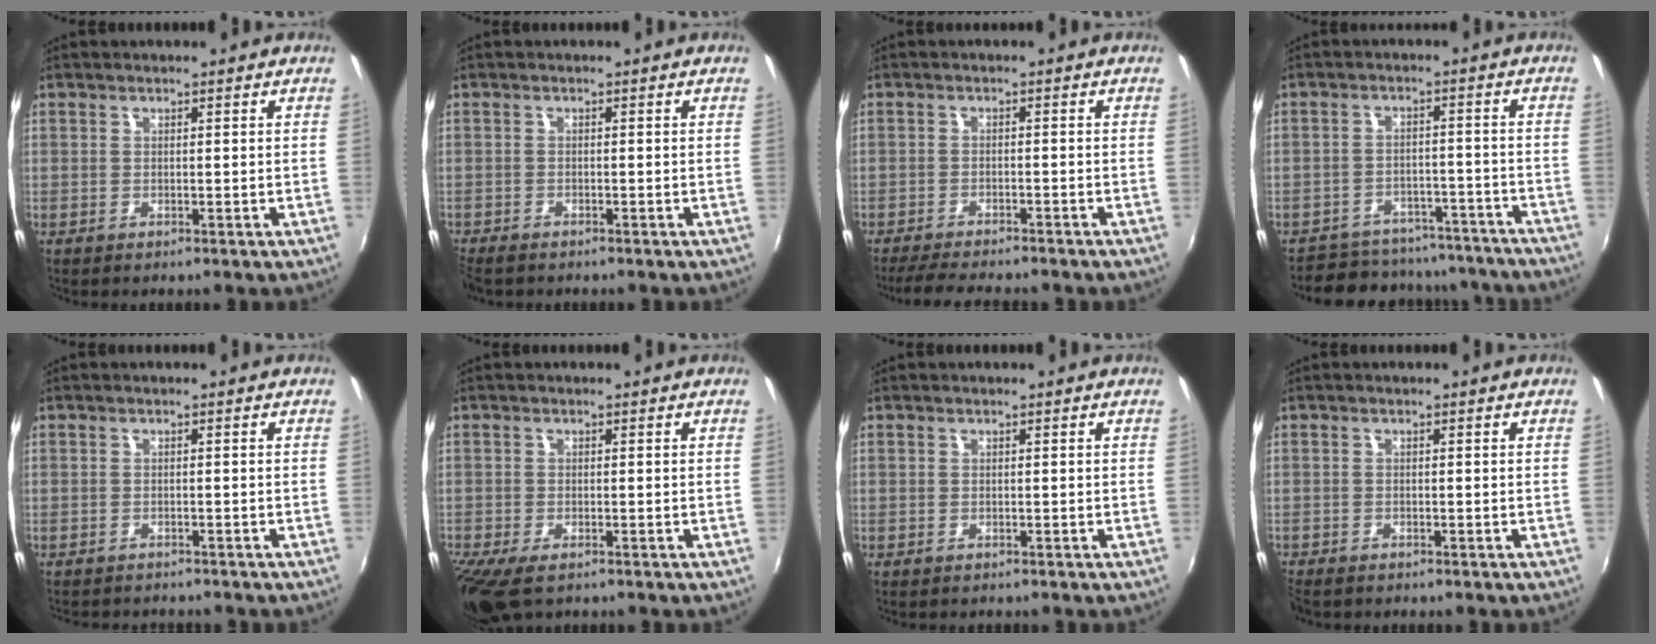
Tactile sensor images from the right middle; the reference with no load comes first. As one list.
[{"total": 2.8, "force": [-2.5, 0.9, 0.9], "torque": [-0.029, -0.015, -0.050]}, {"total": 8.2, "force": [-7.4, 0.9, 3.5], "torque": [-0.085, -0.019, -0.117]}, {"total": 18.1, "force": [-16.0, 6.8, 4.8], "torque": [-0.107, 0.027, -0.195]}, {"total": 3.4, "force": [-3.2, 0.9, 0.9], "torque": [-0.026, -0.012, -0.047]}, {"total": 6.9, "force": [-4.8, 2.5, 4.2], "torque": [-0.102, -0.034, -0.087]}, {"total": 0.5, "force": [-0.4, 0.3, 0.0], "torque": [-0.001, 0.000, -0.007]}, {"total": 2.1, "force": [-1.9, 0.7, 0.5], "torque": [-0.020, -0.010, -0.038]}]